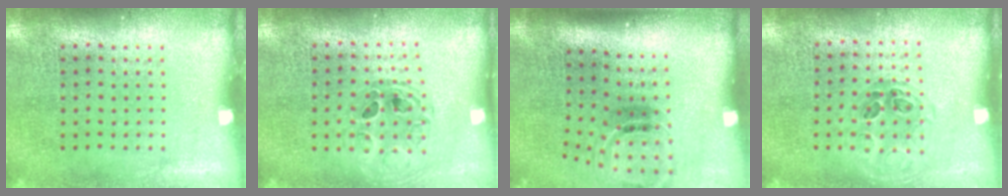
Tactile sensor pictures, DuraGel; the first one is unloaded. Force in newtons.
{"total": 0.9, "press": 0.9, "slide": 0.2}
{"total": 1.5, "press": 1.1, "slide": 1.1}
{"total": 1.0, "press": 0.8, "slide": 0.6}